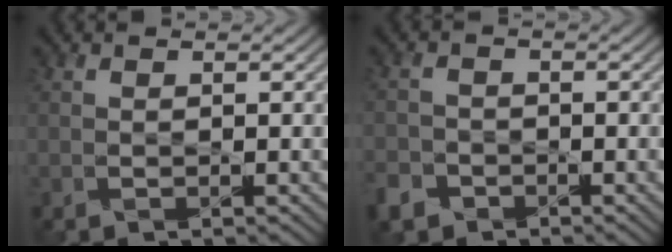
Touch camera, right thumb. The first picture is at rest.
{"total": 3.2, "force": [-2.2, 2.1, 0.9], "torque": [-0.026, -0.006, -0.050]}